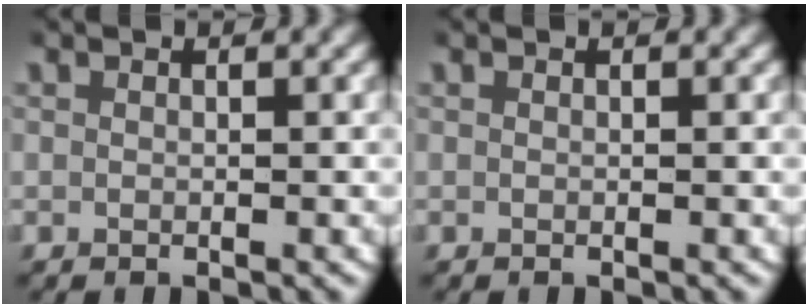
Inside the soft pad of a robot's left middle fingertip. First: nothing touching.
{"total": 0.0}